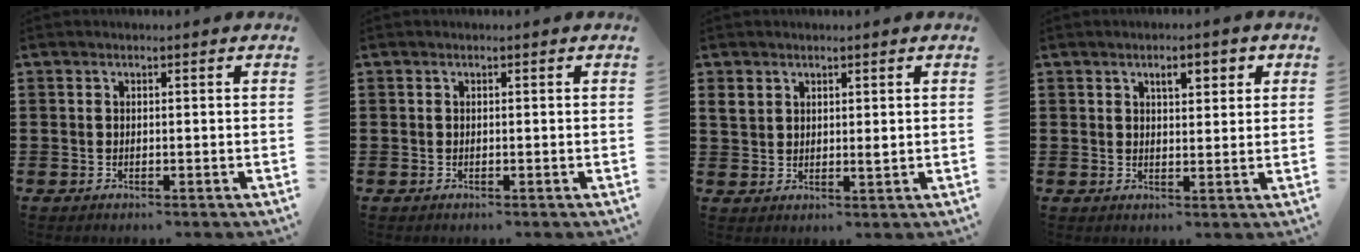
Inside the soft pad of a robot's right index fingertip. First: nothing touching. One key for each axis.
{"total": 0.0}
{"total": 2.5, "fx": 1.6, "fy": 1.5, "fz": 1.2, "tx": -0.030, "ty": 0.006, "tz": 0.030}
{"total": 3.1, "fx": 1.4, "fy": 1.3, "fz": 2.4, "tx": -0.037, "ty": 0.001, "tz": 0.018}